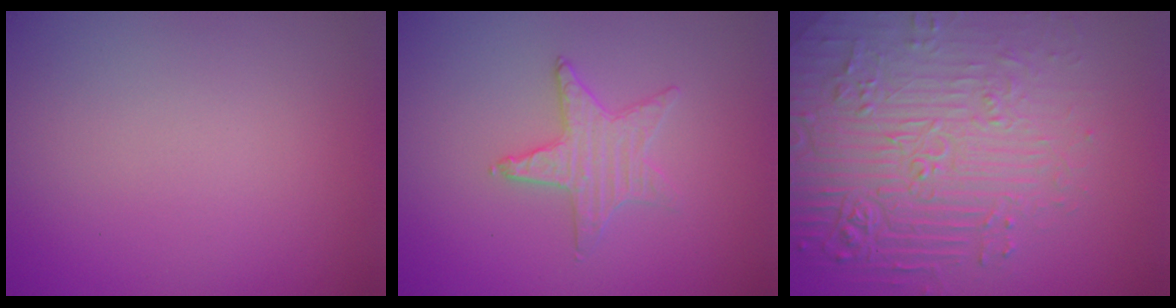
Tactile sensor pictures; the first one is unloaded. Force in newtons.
{"total": 1.6, "press": 1.6, "slide": 0.2}
{"total": 7.6, "press": 6.0, "slide": 4.7}